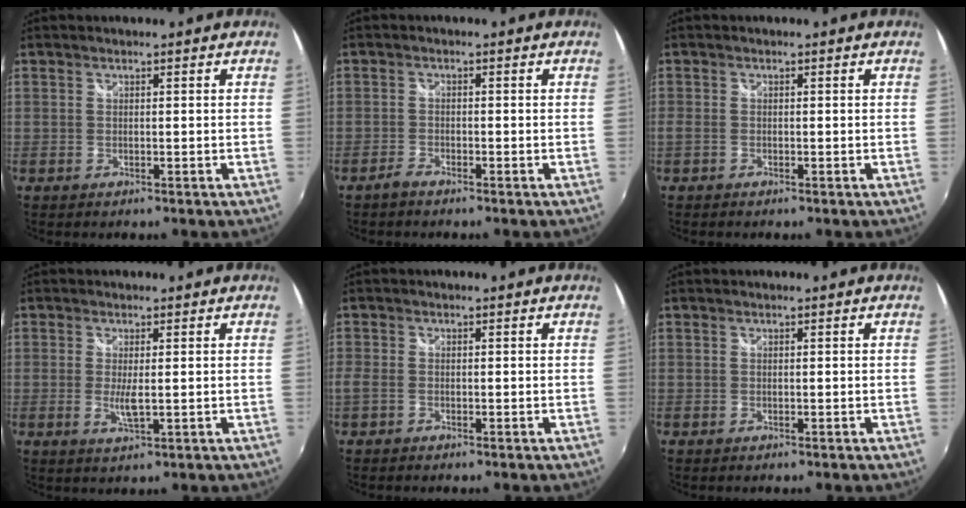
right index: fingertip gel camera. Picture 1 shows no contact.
{"total": 1.8, "force": [-1.6, 0.4, 0.6], "torque": [-0.021, -0.002, -0.035]}
{"total": 1.5, "force": [-1.0, 0.8, 0.7], "torque": [-0.017, -0.004, -0.022]}
{"total": 3.2, "force": [-0.3, 0.6, 3.1], "torque": [-0.060, -0.009, -0.005]}
{"total": 2.0, "force": [-1.2, 1.0, 1.1], "torque": [-0.026, -0.004, -0.028]}
{"total": 0.0}